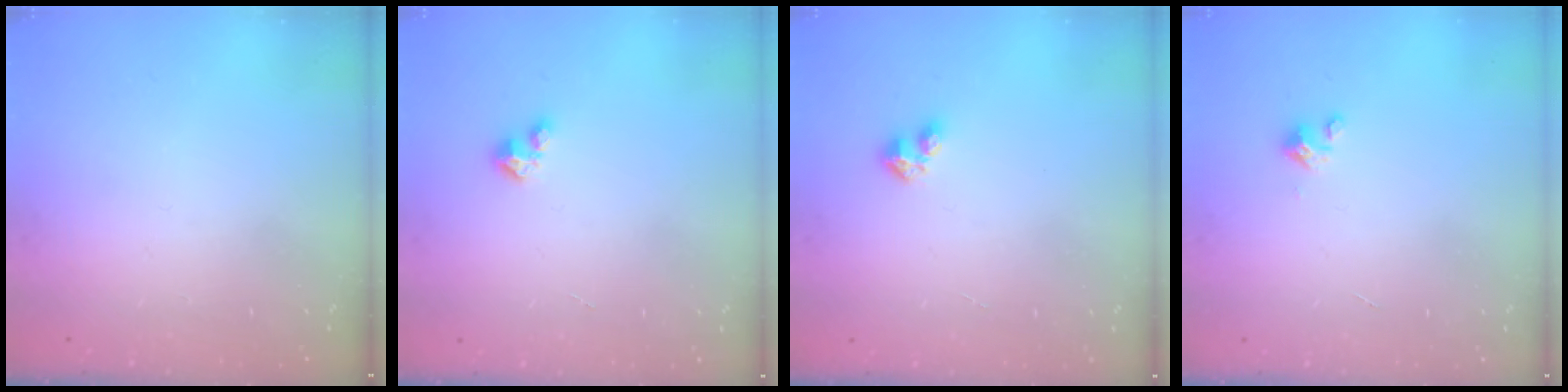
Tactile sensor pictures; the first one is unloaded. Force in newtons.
{"total": 1.5, "press": 1.5, "slide": 0.2}
{"total": 2.7, "press": 2.7, "slide": 0.3}
{"total": 2.0, "press": 2.0, "slide": 0.2}